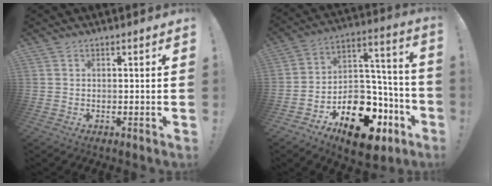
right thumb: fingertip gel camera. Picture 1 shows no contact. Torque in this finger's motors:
{"motor_torque": [2.71, 1.39, 0.51, -0.06, 0.18]}